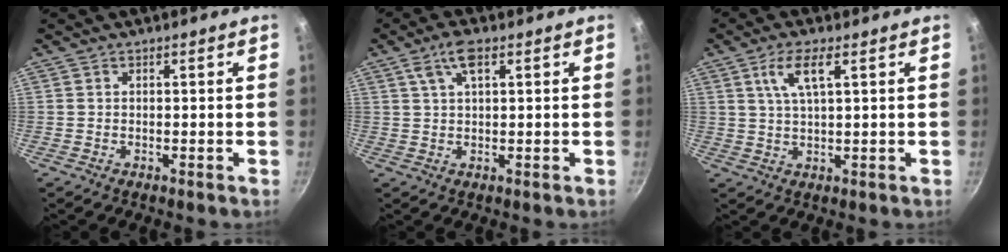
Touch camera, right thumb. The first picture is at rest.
{"total": 4.7, "force": [2.1, 1.8, 3.9], "torque": [-0.072, 0.006, 0.038]}
{"total": 6.1, "force": [2.5, 1.6, 5.4], "torque": [-0.107, 0.000, 0.052]}